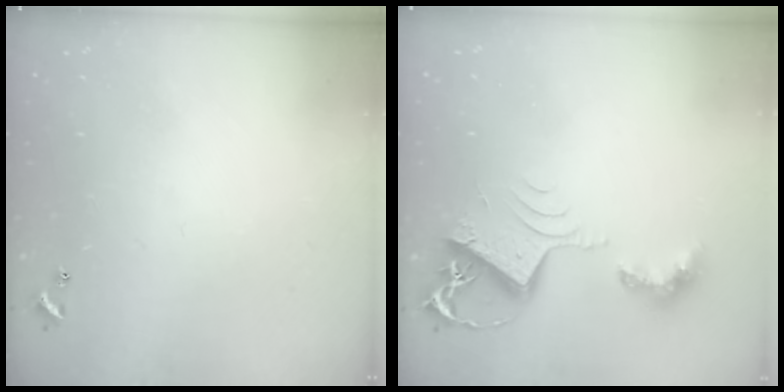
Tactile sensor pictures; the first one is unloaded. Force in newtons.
{"total": 10.1, "press": 10.1, "slide": 0.9}